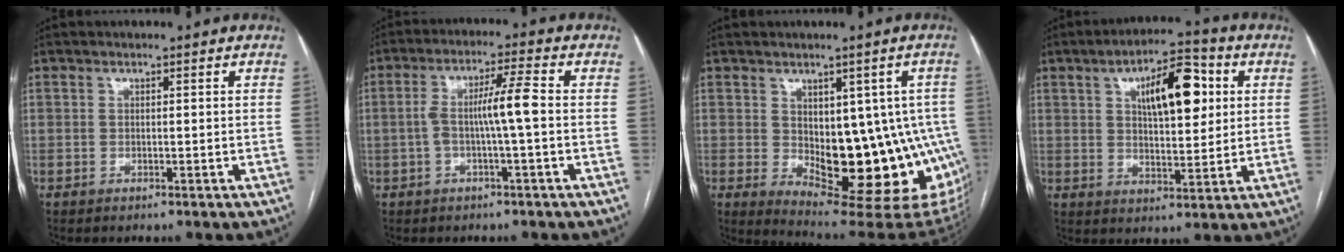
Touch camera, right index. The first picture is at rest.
{"total": 6.4, "force": [-0.6, -0.1, 6.3], "torque": [-0.121, 0.018, -0.010]}
{"total": 18.1, "force": [-2.7, 8.3, 15.9], "torque": [-0.138, 0.006, -0.011]}
{"total": 11.9, "force": [3.8, 4.3, 10.5], "torque": [-0.164, 0.018, 0.059]}